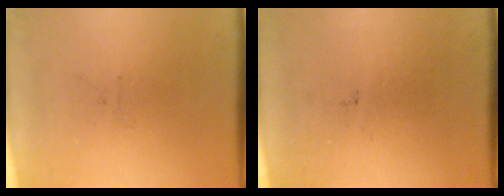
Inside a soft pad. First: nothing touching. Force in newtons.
{"total": 0.0}